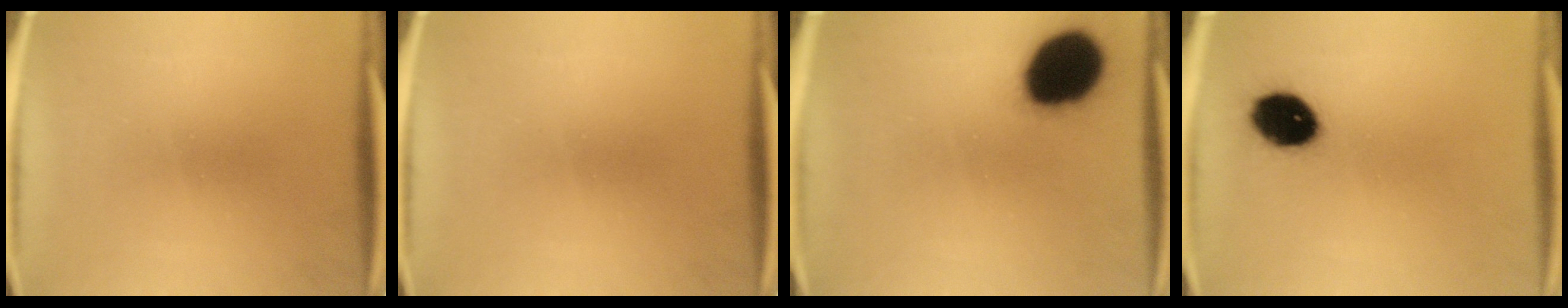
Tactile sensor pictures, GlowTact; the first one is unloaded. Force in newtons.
{"total": 0.0}
{"total": 19.6}
{"total": 10.8}